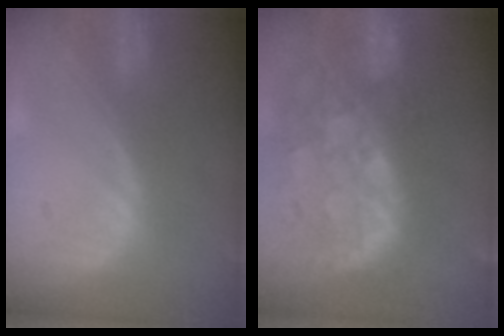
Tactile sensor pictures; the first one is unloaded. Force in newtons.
{"total": 12.6, "press": 10.4, "slide": 7.1}